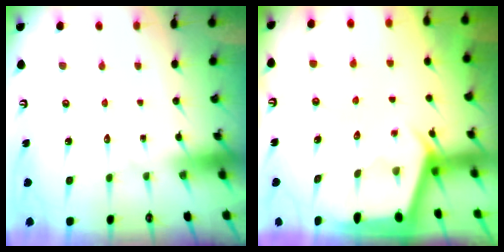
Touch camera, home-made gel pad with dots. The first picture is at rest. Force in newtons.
{"total": 2.3, "press": 2.3, "slide": 0.3}